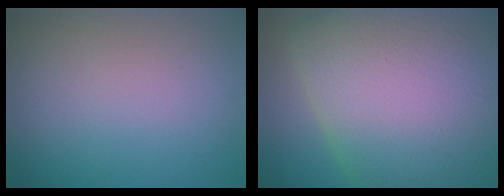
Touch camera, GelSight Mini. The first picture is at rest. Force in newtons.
{"total": 19.7, "press": 19.7, "slide": 0.4}